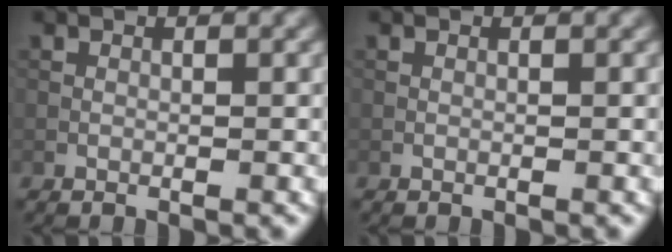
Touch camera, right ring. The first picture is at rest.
{"total": 0.0}